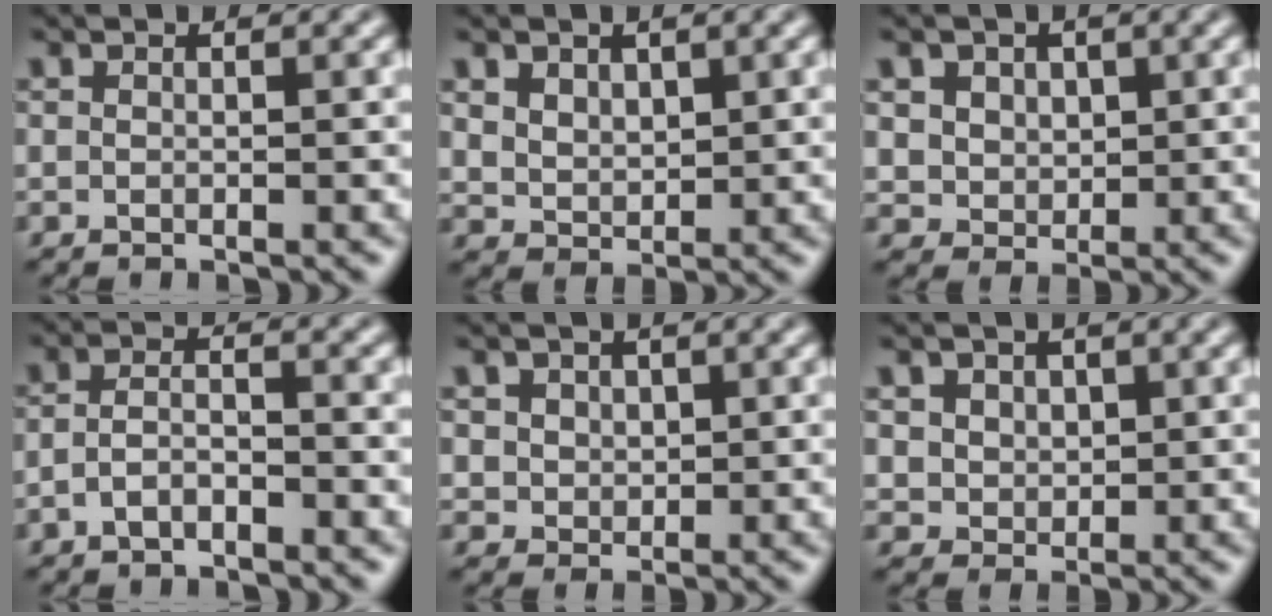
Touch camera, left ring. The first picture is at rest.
{"total": 2.7, "force": [1.2, 1.8, 1.6], "torque": [-0.033, -0.006, 0.027]}
{"total": 3.9, "force": [1.6, 3.2, 1.6], "torque": [-0.039, 0.000, 0.032]}
{"total": 2.4, "force": [-1.4, 1.0, 1.8], "torque": [-0.037, 0.006, -0.033]}
{"total": 2.8, "force": [1.2, 2.2, 1.2], "torque": [-0.033, 0.002, 0.028]}
{"total": 3.4, "force": [1.4, 2.8, 1.4], "torque": [-0.037, 0.000, 0.028]}